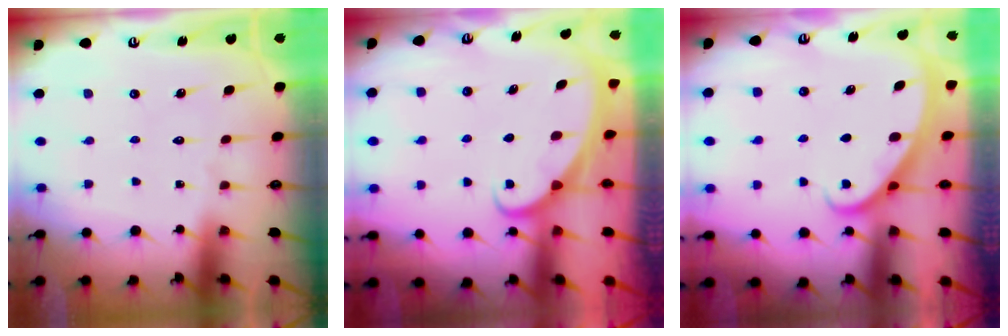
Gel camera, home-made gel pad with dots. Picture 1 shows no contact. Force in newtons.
{"total": 1.8, "press": 1.8, "slide": 0.1}
{"total": 1.9, "press": 1.9, "slide": 0.1}